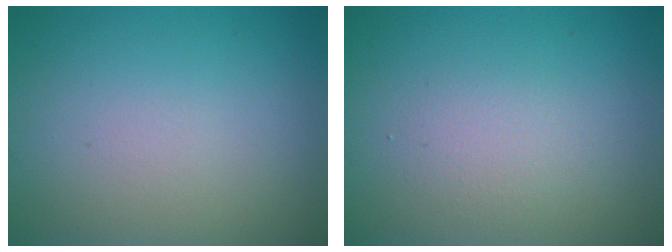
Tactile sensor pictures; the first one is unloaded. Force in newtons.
{"total": 1.6, "press": 1.6, "slide": 0.1}